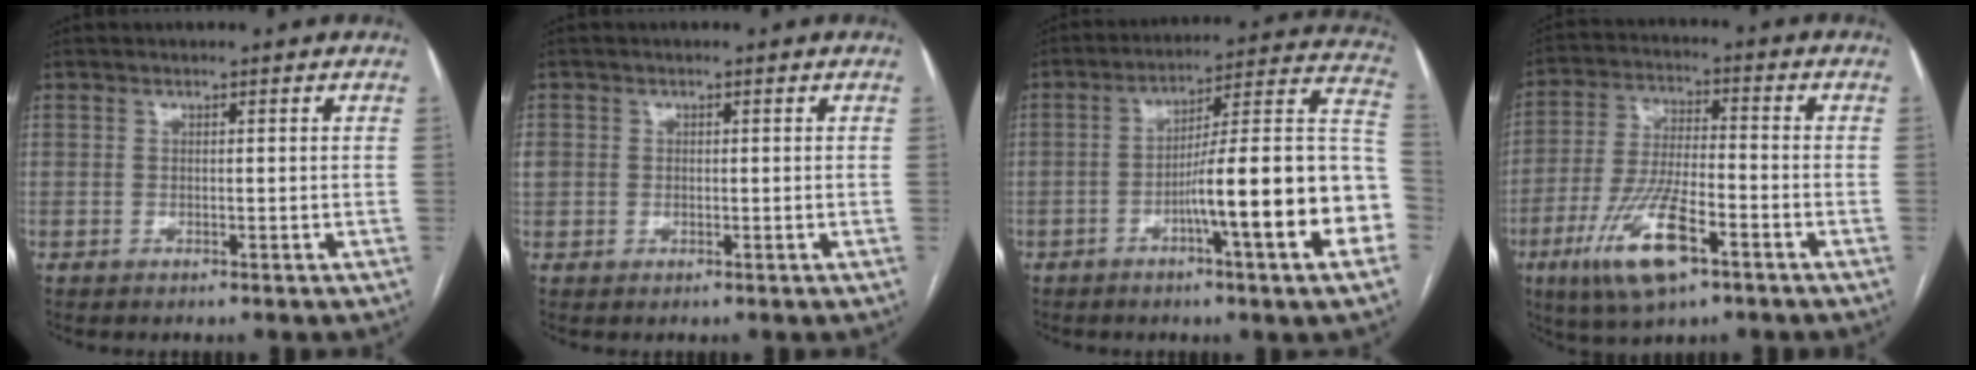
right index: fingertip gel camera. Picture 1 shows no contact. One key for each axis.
{"total": 2.3, "fx": 0.1, "fy": 2.2, "fz": 0.9, "tx": -0.026, "ty": 0.015, "tz": 0.007}
{"total": 19.5, "fx": -5.7, "fy": 0.8, "fz": 18.7, "tx": -0.196, "ty": 0.026, "tz": -0.080}
{"total": 12.7, "fx": -6.4, "fy": 3.1, "fz": 10.5, "tx": -0.219, "ty": -0.014, "tz": -0.112}